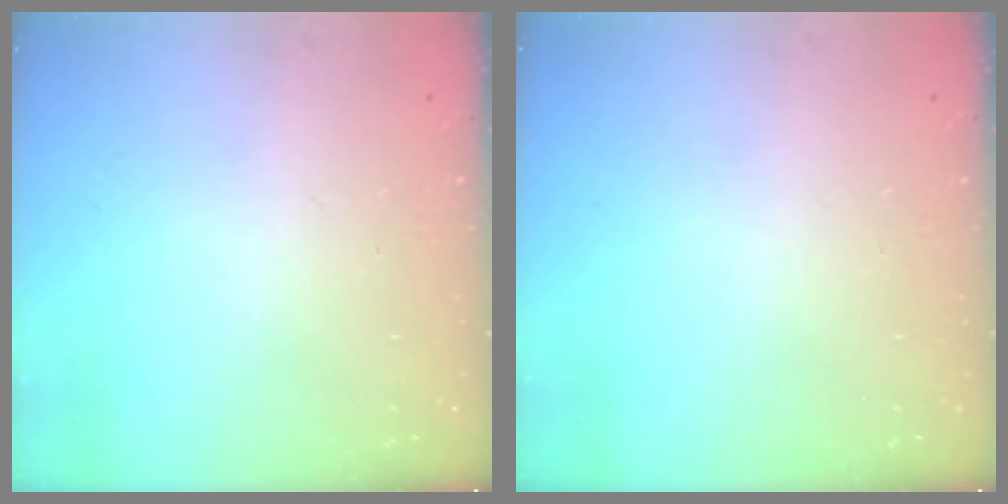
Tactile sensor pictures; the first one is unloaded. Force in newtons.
{"total": 0.0}